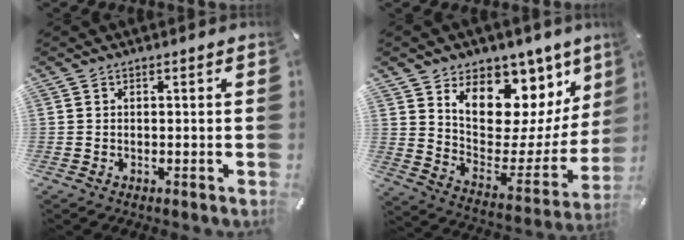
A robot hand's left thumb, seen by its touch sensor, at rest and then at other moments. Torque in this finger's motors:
{"motor_torque": [2.65, 2.36, 1.73, -1.04, 0.15]}